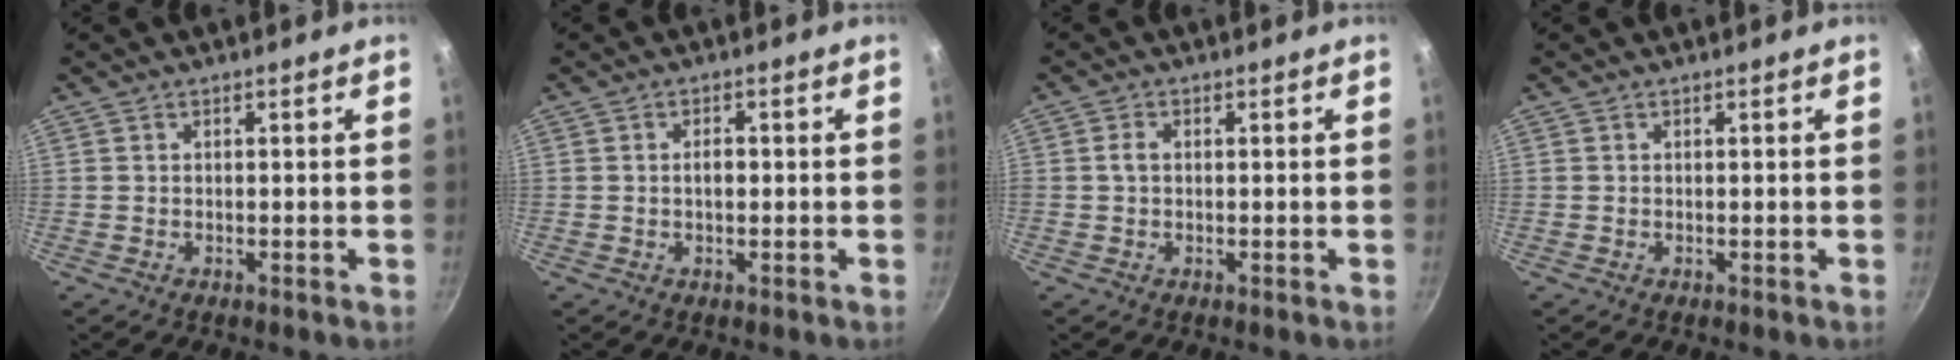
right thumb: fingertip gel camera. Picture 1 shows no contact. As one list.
[{"total": 2.1, "force": [-0.1, 1.2, 1.7], "torque": [-0.028, 0.005, -0.003]}, {"total": 1.8, "force": [0.1, 1.2, 1.3], "torque": [-0.025, 0.002, 0.000]}, {"total": 0.0}]